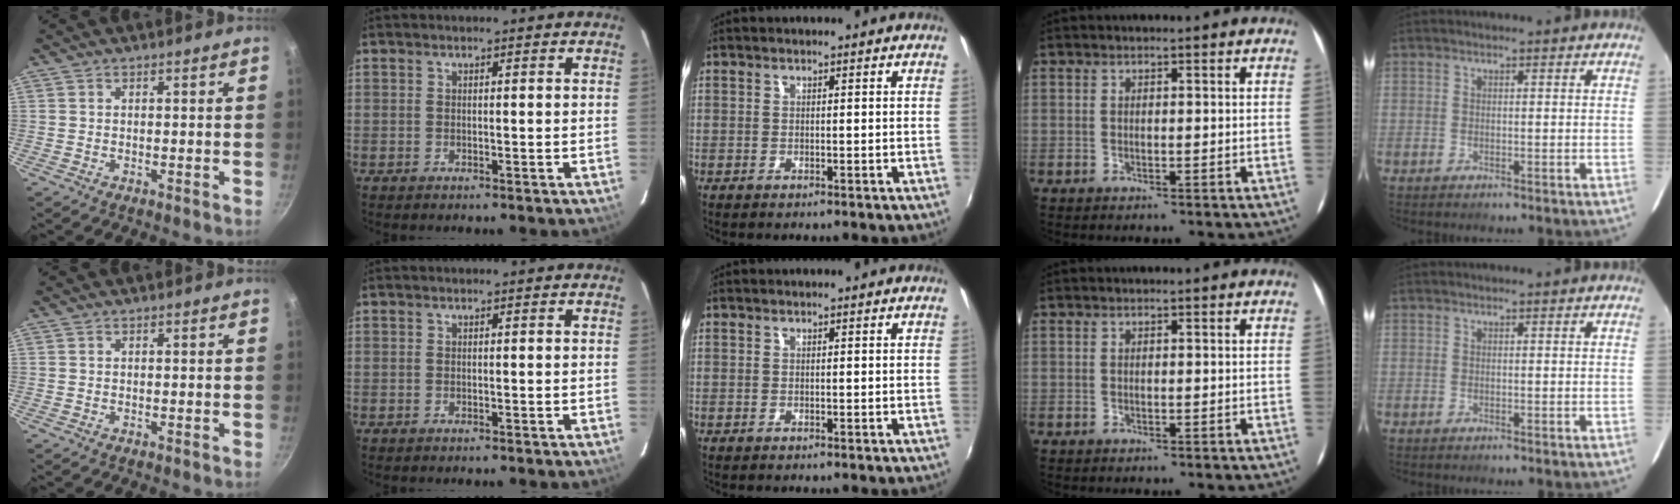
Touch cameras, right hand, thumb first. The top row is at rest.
{}